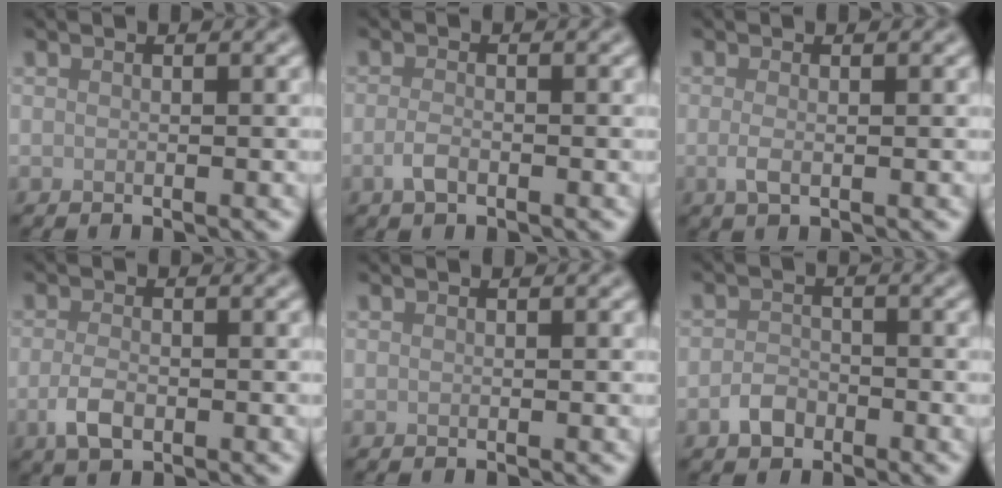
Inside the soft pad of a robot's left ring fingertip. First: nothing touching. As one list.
[{"total": 1.4, "force": [-0.7, 0.6, 1.1], "torque": [-0.027, -0.002, -0.016]}, {"total": 1.4, "force": [-0.1, 0.5, 1.3], "torque": [-0.028, -0.004, -0.004]}, {"total": 2.6, "force": [-0.9, 1.4, 2.0], "torque": [-0.044, -0.004, -0.018]}, {"total": 0.0}, {"total": 2.1, "force": [-1.2, 1.4, 0.9], "torque": [-0.013, 0.004, -0.028]}]